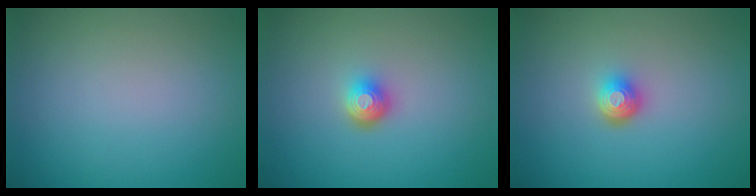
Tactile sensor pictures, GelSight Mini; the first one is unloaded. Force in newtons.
{"total": 2.1, "press": 1.5, "slide": 1.5}
{"total": 1.9, "press": 1.4, "slide": 1.3}